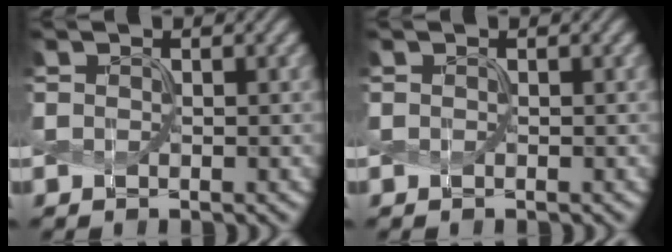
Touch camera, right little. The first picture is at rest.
{"total": 0.0}